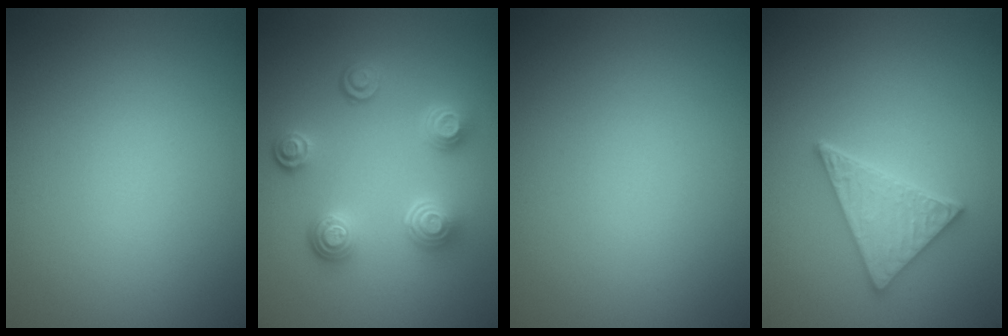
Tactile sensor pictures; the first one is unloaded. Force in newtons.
{"total": 4.4, "press": 3.4, "slide": 2.8}
{"total": 0.0}
{"total": 3.7, "press": 3.3, "slide": 1.7}